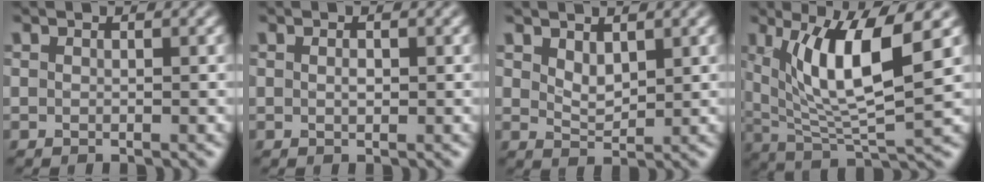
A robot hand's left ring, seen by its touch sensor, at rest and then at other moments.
{"total": 0.7, "force": [0.1, 0.3, 0.6], "torque": [-0.013, 0.001, 0.002]}
{"total": 2.0, "force": [1.2, 0.9, 1.3], "torque": [-0.027, -0.006, 0.028]}
{"total": 8.8, "force": [3.0, 2.3, 8.0], "torque": [-0.141, -0.014, 0.058]}